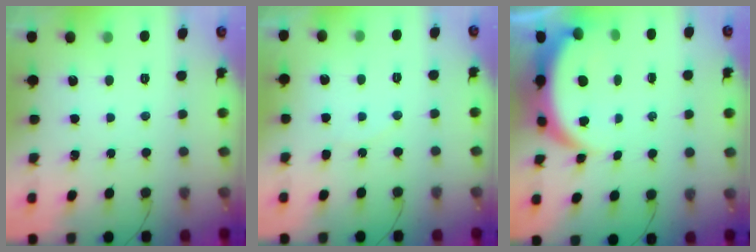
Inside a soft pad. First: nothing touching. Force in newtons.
{"total": 5.0, "press": 5.0, "slide": 0.4}
{"total": 5.8, "press": 5.8, "slide": 0.8}